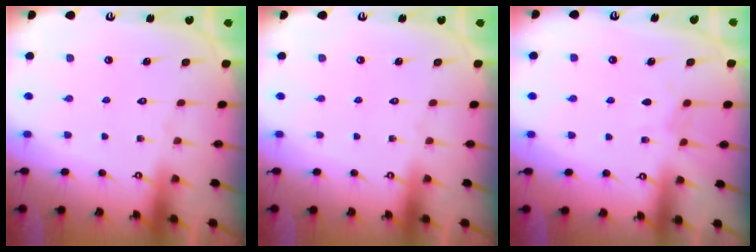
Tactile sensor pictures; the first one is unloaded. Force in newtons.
{"total": 0.0}
{"total": 4.1, "press": 4.0, "slide": 0.5}